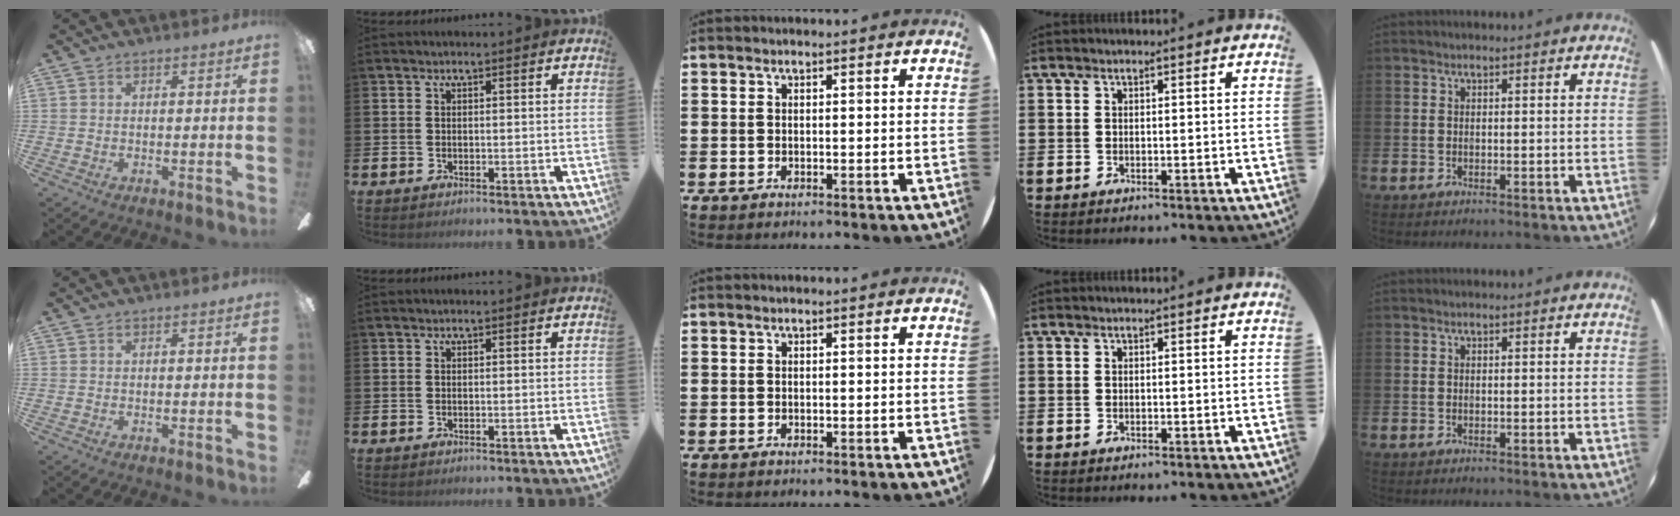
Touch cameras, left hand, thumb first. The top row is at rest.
{}